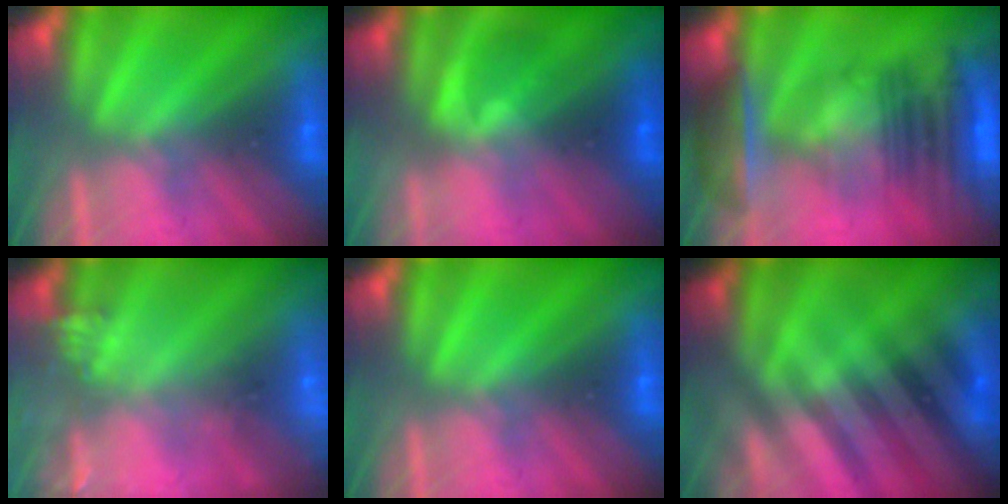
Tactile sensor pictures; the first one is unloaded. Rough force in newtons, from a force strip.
{"total": 1.2}
{"total": 7.3}
{"total": 8.7}
{"total": 0.0}
{"total": 2.7}